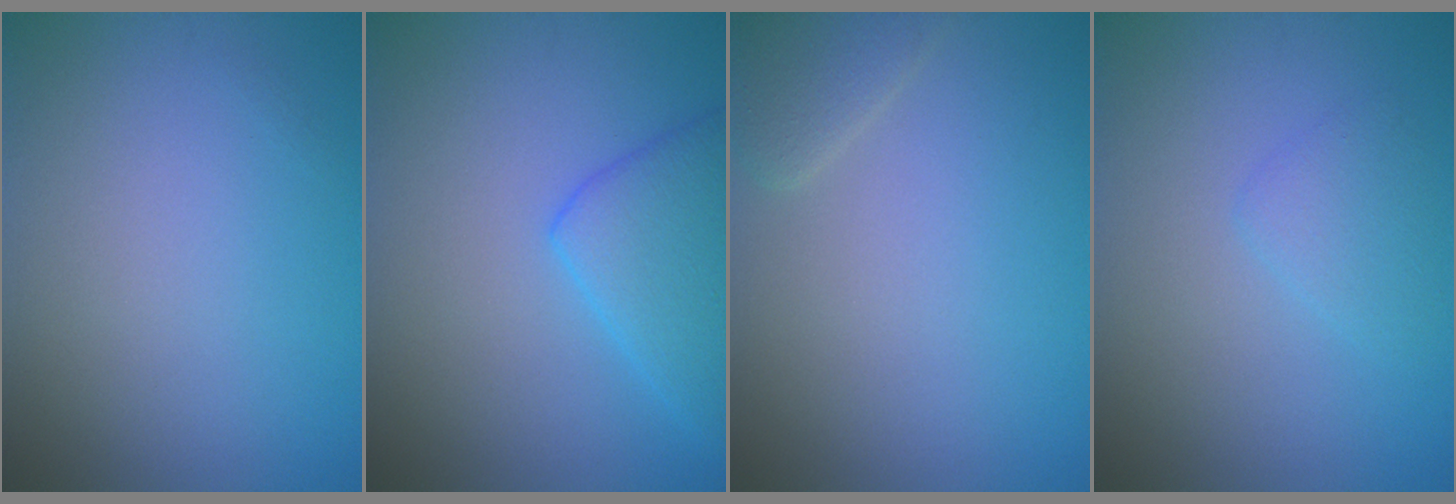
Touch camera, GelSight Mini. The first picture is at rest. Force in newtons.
{"total": 4.7, "press": 4.7, "slide": 0.2}
{"total": 2.0, "press": 2.0, "slide": 0.2}
{"total": 1.7, "press": 1.7, "slide": 0.1}